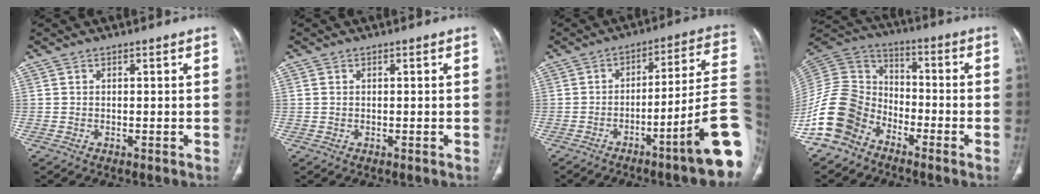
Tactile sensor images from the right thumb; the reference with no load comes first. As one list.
[{"total": 0.8, "force": [0.2, 0.6, 0.5], "torque": [-0.011, 0.003, 0.005]}, {"total": 17.8, "force": [-6.5, 1.3, 16.5], "torque": [-0.172, 0.038, -0.096]}, {"total": 14.1, "force": [-8.3, 9.9, 5.6], "torque": [-0.102, 0.068, -0.174]}]